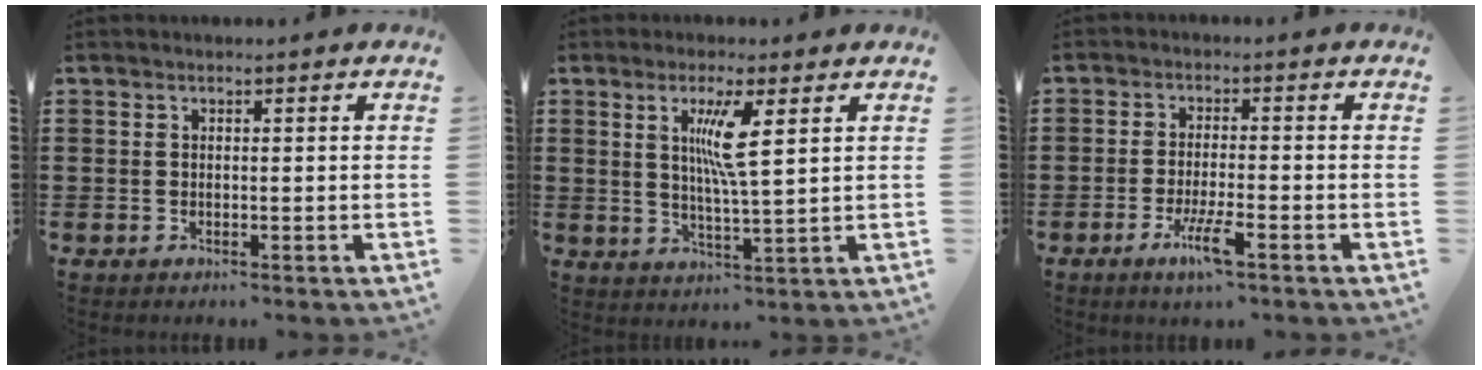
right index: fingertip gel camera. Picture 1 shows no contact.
{"total": 6.3, "force": [2.3, 0.6, 5.8], "torque": [-0.113, -0.004, 0.033]}
{"total": 5.2, "force": [-2.8, 0.6, 4.4], "torque": [-0.097, -0.017, -0.054]}